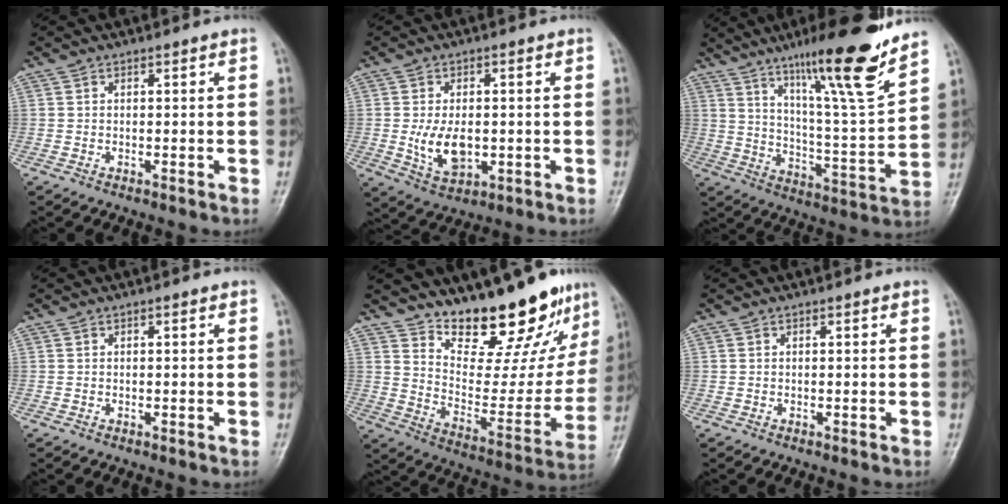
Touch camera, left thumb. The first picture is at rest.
{"total": 7.9, "force": [-0.7, 4.8, 6.2], "torque": [-0.099, -0.010, -0.003]}
{"total": 19.4, "force": [13.5, 1.9, 13.9], "torque": [-0.188, -0.081, 0.215]}
{"total": 0.0}
{"total": 20.9, "force": [16.8, 7.0, 10.2], "torque": [-0.096, -0.116, 0.248]}
{"total": 0.0}